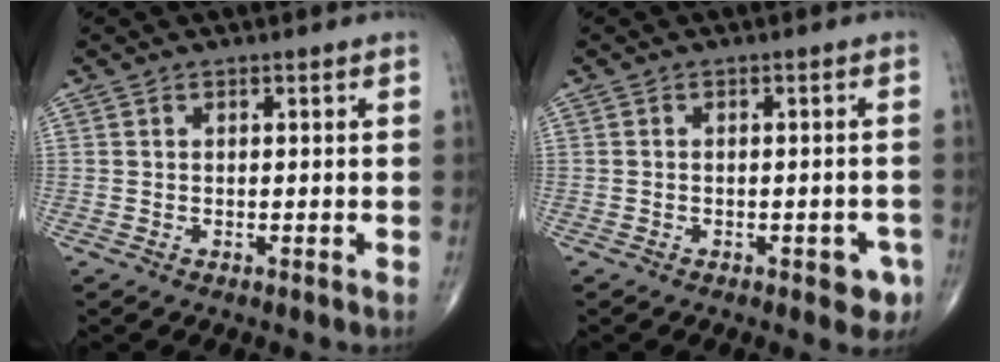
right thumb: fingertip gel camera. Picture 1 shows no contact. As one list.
[{"total": 3.8, "force": [-1.9, 1.9, 2.7], "torque": [-0.014, 0.009, -0.021]}]